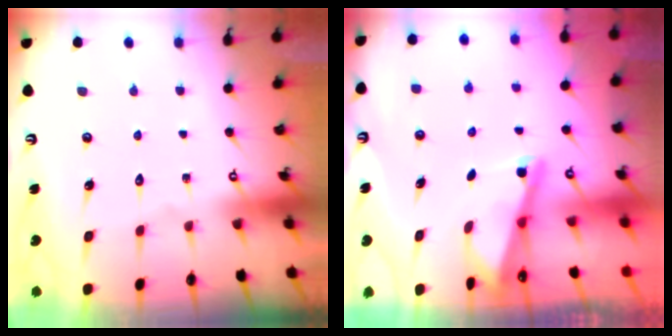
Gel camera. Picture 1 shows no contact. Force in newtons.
{"total": 2.0, "press": 2.0, "slide": 0.3}